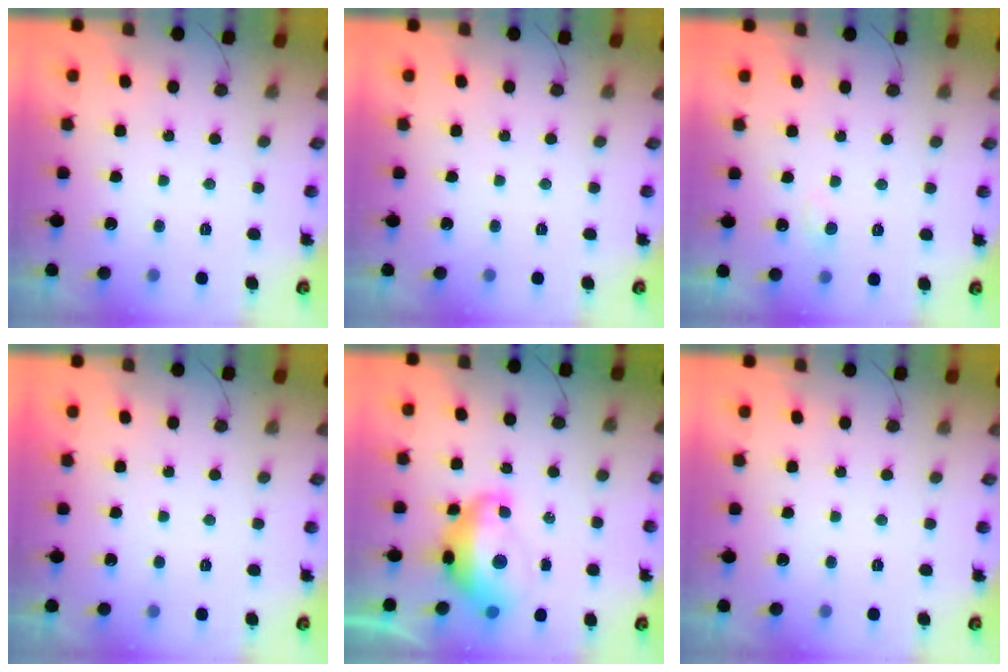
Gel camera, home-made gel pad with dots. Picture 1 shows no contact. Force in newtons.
{"total": 0.0}
{"total": 4.1, "press": 4.1, "slide": 0.5}
{"total": 0.0}
{"total": 13.3, "press": 13.2, "slide": 1.3}
{"total": 0.0}